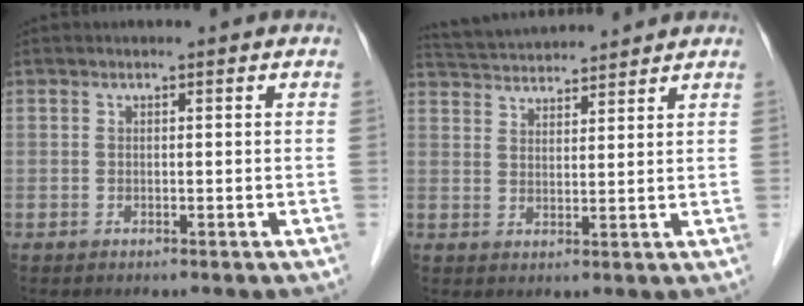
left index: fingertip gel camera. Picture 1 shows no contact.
{"total": 8.1, "force": [7.8, 0.1, 1.9], "torque": [-0.044, 0.027, 0.130]}